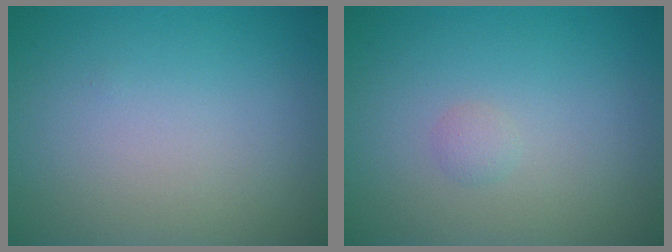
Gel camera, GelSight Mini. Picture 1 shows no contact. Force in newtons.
{"total": 0.7, "press": 0.7, "slide": 0.1}